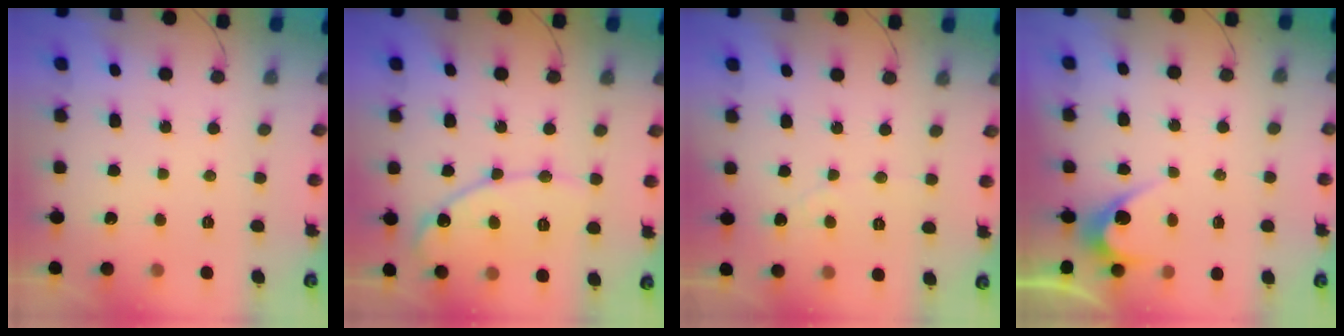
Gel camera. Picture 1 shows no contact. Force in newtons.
{"total": 12.2, "press": 12.1, "slide": 1.0}
{"total": 2.8, "press": 2.8, "slide": 0.2}
{"total": 3.0, "press": 3.0, "slide": 0.2}